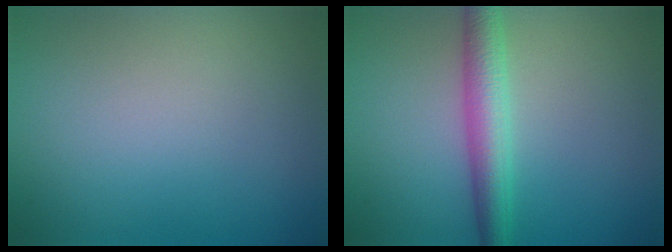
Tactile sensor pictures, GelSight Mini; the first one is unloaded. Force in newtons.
{"total": 4.0, "press": 4.0, "slide": 0.1}